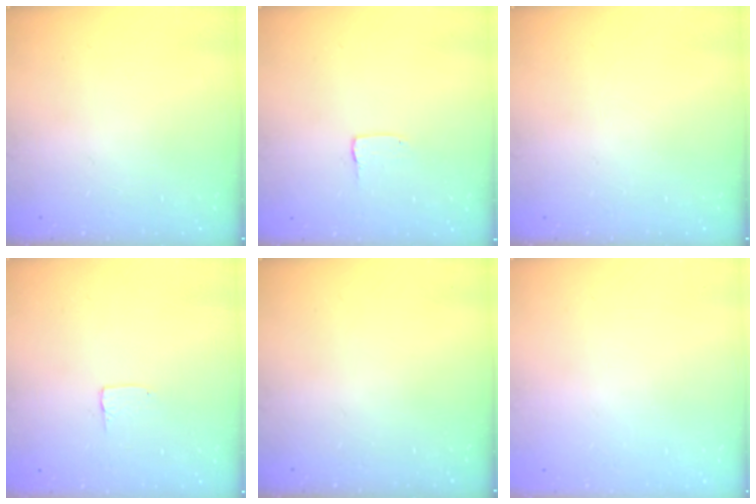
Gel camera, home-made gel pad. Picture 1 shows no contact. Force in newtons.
{"total": 2.0, "press": 2.0, "slide": 0.2}
{"total": 0.0}
{"total": 3.7, "press": 3.6, "slide": 0.3}
{"total": 0.0}
{"total": 0.0}